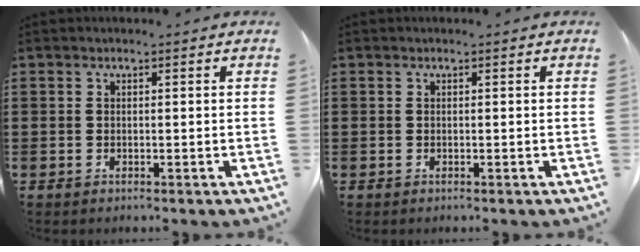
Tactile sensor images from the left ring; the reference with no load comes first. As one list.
[{"total": 0.0}]